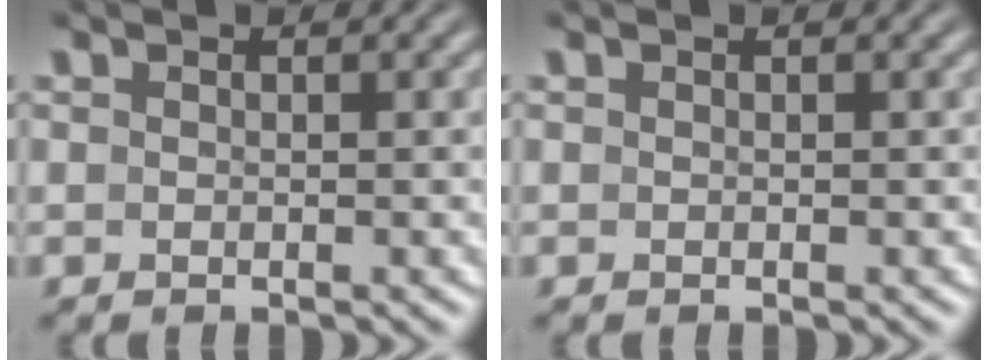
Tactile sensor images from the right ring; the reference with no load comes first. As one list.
[{"total": 0.0}]